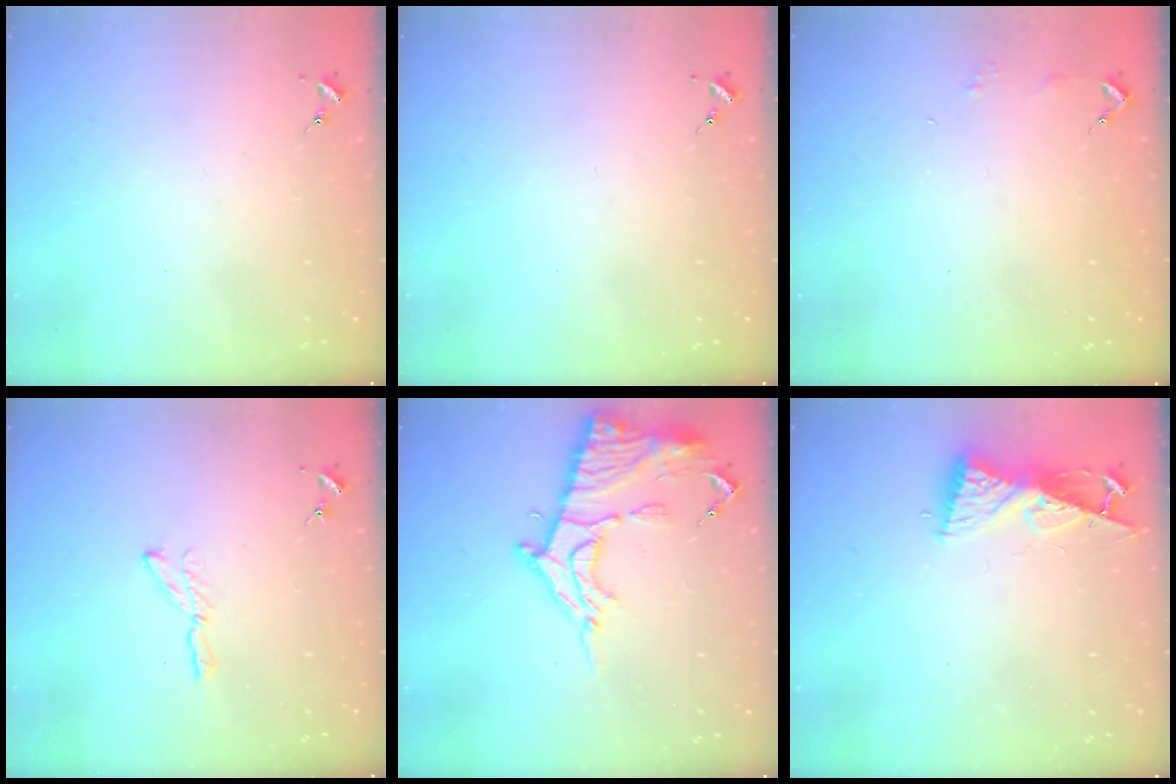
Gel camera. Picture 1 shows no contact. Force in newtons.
{"total": 0.0}
{"total": 2.9, "press": 2.8, "slide": 0.3}
{"total": 3.9, "press": 3.8, "slide": 0.4}
{"total": 16.6, "press": 16.5, "slide": 1.5}
{"total": 8.2, "press": 8.2, "slide": 0.7}